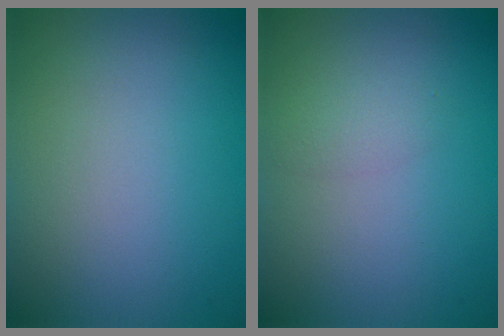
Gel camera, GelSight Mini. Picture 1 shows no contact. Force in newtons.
{"total": 1.2, "press": 1.2, "slide": 0.1}